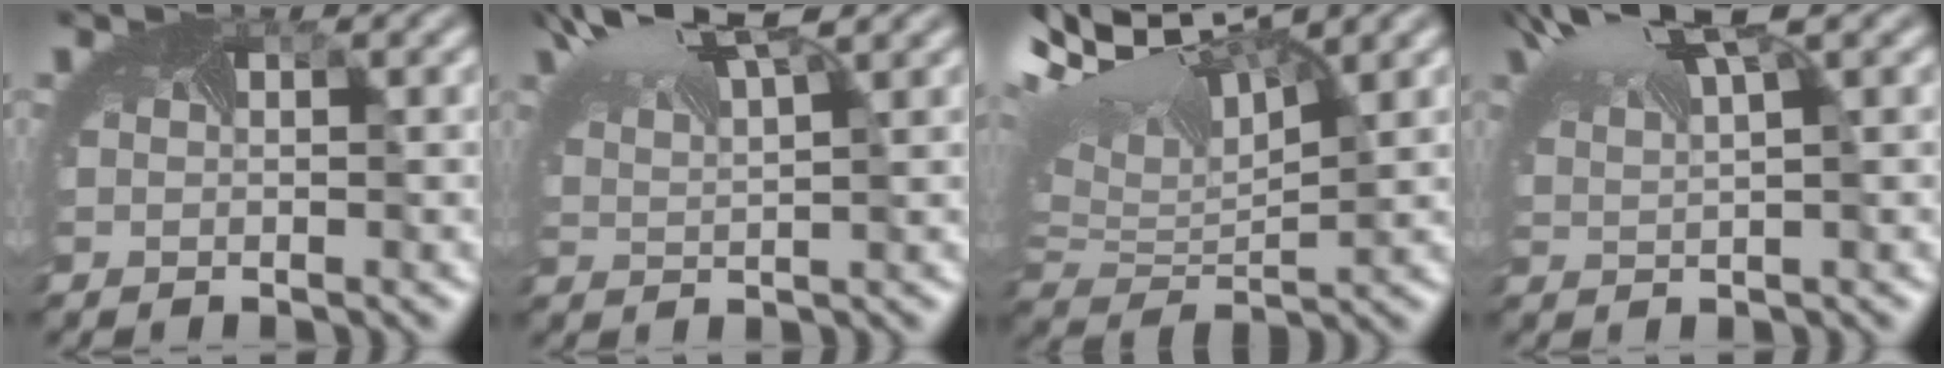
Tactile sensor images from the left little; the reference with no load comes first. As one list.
[{"total": 7.6, "force": [5.5, 2.3, 4.7], "torque": [-0.116, 0.027, 0.078]}, {"total": 12.2, "force": [4.7, 6.2, 9.4], "torque": [-0.206, 0.025, 0.101]}, {"total": 6.6, "force": [4.6, 1.6, 4.4], "torque": [-0.107, 0.016, 0.085]}]